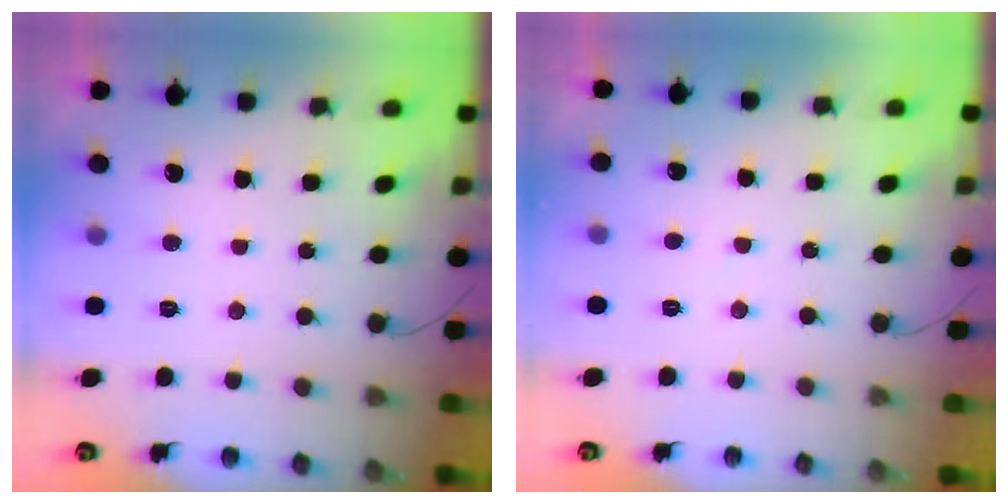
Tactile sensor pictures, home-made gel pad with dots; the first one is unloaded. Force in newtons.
{"total": 1.3, "press": 1.3, "slide": 0.4}